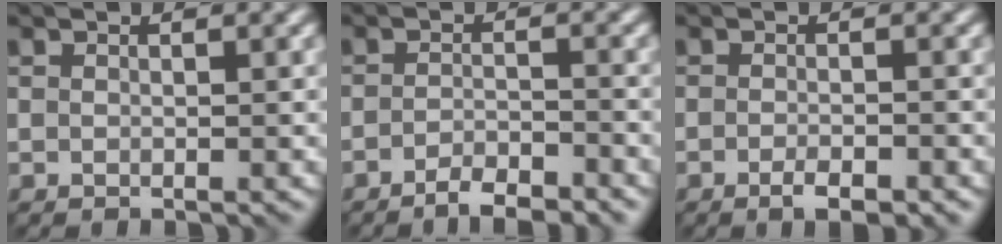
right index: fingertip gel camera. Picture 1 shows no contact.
{"total": 3.1, "force": [-2.4, 0.7, 1.7], "torque": [-0.027, 0.003, -0.045]}
{"total": 2.4, "force": [-1.4, 0.6, 1.8], "torque": [-0.029, -0.003, -0.022]}